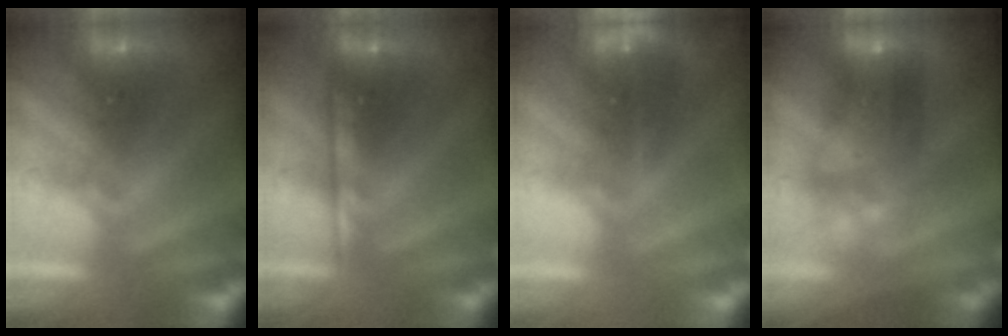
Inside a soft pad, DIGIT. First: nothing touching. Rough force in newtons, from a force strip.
{"total": 2.2}
{"total": 4.4}
{"total": 6.7}